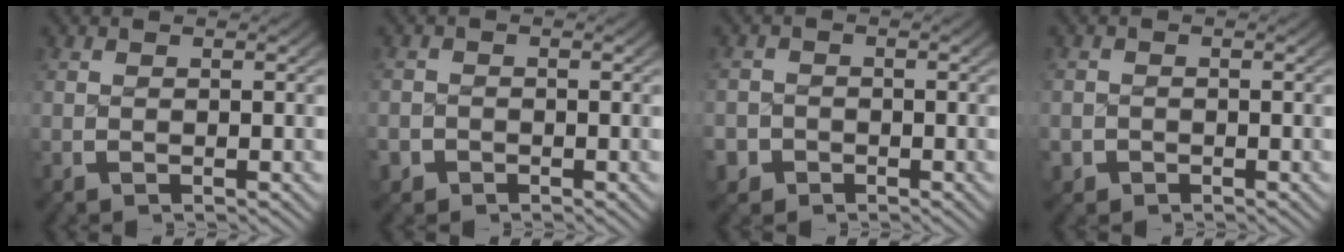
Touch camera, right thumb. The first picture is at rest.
{"total": 2.5, "force": [-1.7, 1.9, 0.1], "torque": [-0.007, -0.015, -0.028]}
{"total": 3.9, "force": [-2.4, 3.1, 0.4], "torque": [-0.016, -0.023, -0.039]}
{"total": 2.3, "force": [-1.4, 1.8, 0.2], "torque": [-0.009, -0.017, -0.020]}